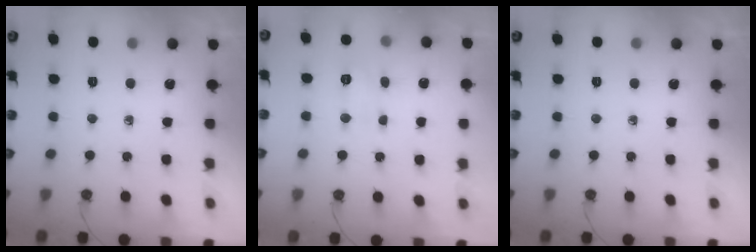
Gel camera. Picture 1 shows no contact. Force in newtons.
{"total": 5.1, "press": 5.0, "slide": 0.8}
{"total": 0.0}